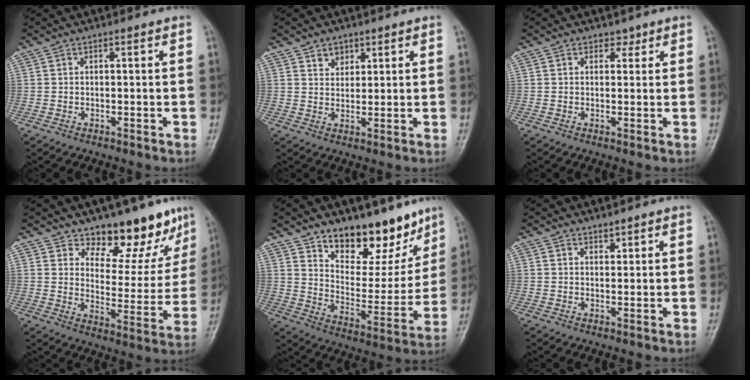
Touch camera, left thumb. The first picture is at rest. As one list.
[{"total": 3.2, "force": [2.1, 2.2, 0.8], "torque": [0.008, -0.014, 0.034]}, {"total": 1.5, "force": [1.0, 1.1, 0.2], "torque": [0.011, -0.005, 0.010]}, {"total": 14.3, "force": [11.1, 6.4, 6.2], "torque": [-0.027, -0.088, 0.156]}, {"total": 16.6, "force": [12.2, 7.9, 8.0], "torque": [-0.051, -0.089, 0.196]}, {"total": 1.3, "force": [1.1, 0.5, 0.3], "torque": [0.006, -0.009, 0.017]}]